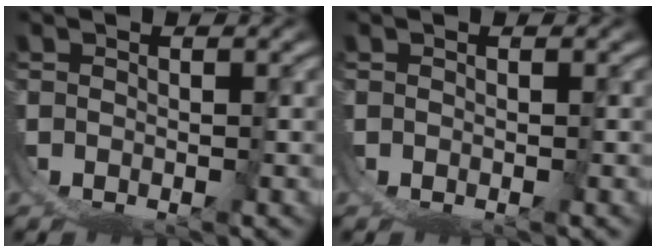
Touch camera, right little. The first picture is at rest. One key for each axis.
{"total": 0.0}